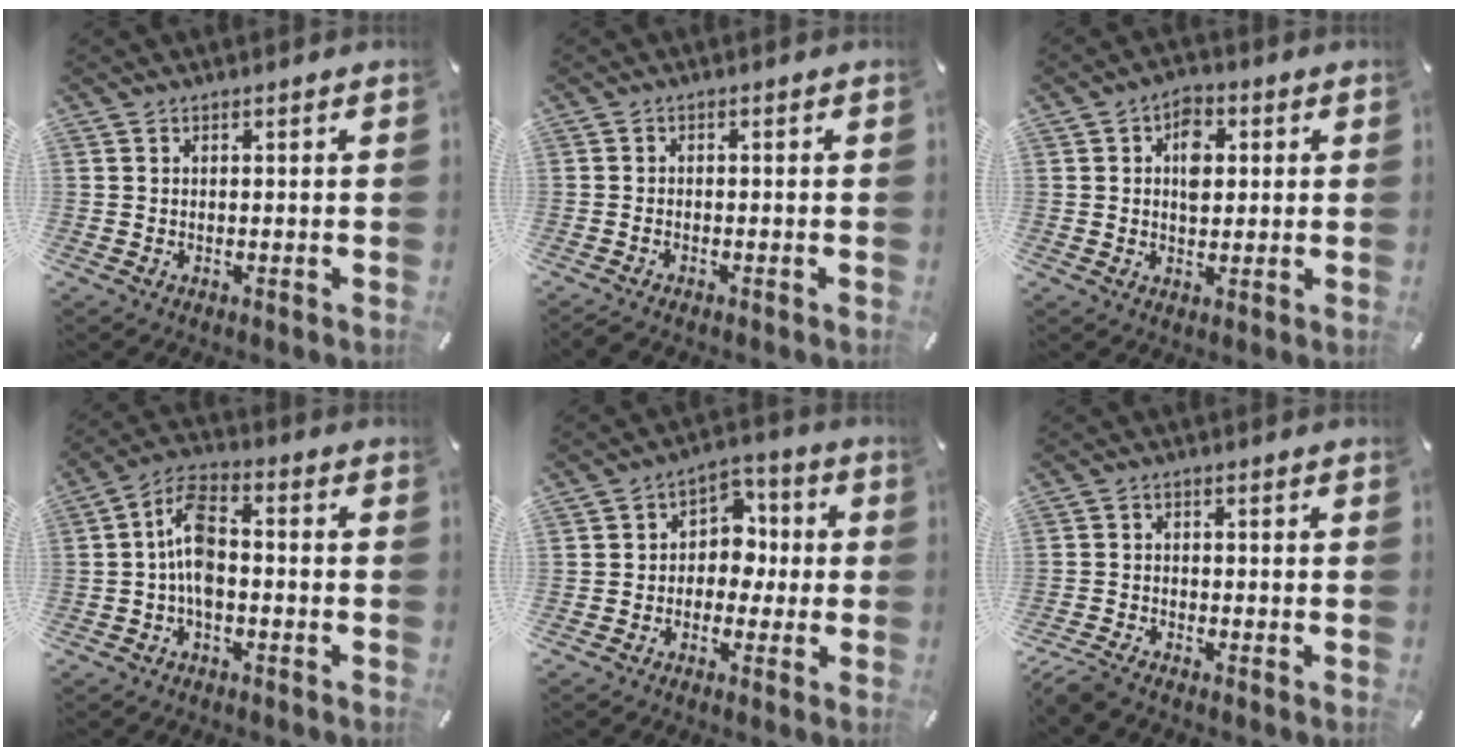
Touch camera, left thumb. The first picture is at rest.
{"total": 1.5, "force": [-1.3, 0.5, 0.6], "torque": [-0.012, 0.004, -0.024]}
{"total": 6.6, "force": [1.2, 4.6, 4.5], "torque": [-0.051, -0.004, 0.014]}
{"total": 8.6, "force": [-2.0, 4.6, 7.0], "torque": [-0.143, 0.018, -0.036]}
{"total": 7.4, "force": [-1.3, 6.6, 3.2], "torque": [-0.043, 0.017, -0.027]}
{"total": 3.4, "force": [-3.2, 0.7, 1.1], "torque": [-0.038, 0.006, -0.067]}